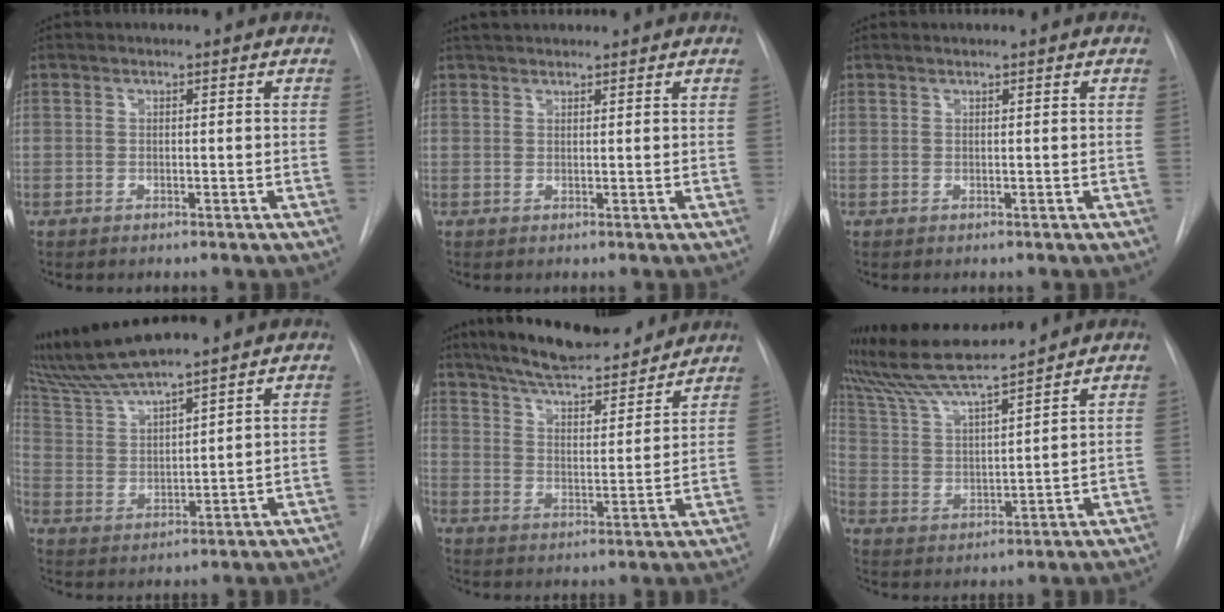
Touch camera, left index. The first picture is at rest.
{"total": 4.0, "force": [3.7, 0.7, 1.4], "torque": [-0.019, 0.036, 0.062]}
{"total": 0.6, "force": [0.5, -0.1, 0.2], "torque": [-0.008, 0.008, 0.015]}
{"total": 8.9, "force": [8.3, -0.8, 3.1], "torque": [-0.075, 0.012, 0.168]}
{"total": 17.5, "force": [15.6, 3.4, 7.2], "torque": [-0.116, 0.008, 0.234]}
{"total": 13.1, "force": [11.9, -0.4, 5.5], "torque": [-0.114, 0.013, 0.220]}